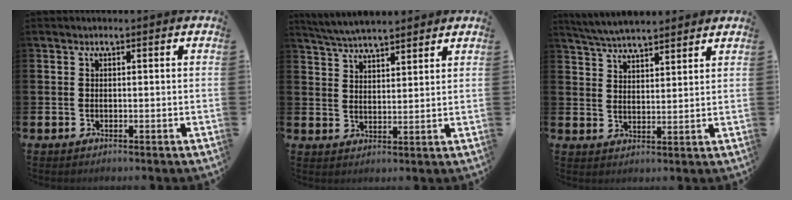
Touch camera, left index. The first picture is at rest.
{"total": 5.1, "force": [5.0, 0.6, 0.9], "torque": [-0.040, -0.018, 0.093]}
{"total": 5.1, "force": [5.0, 0.6, 0.8], "torque": [-0.038, -0.020, 0.094]}